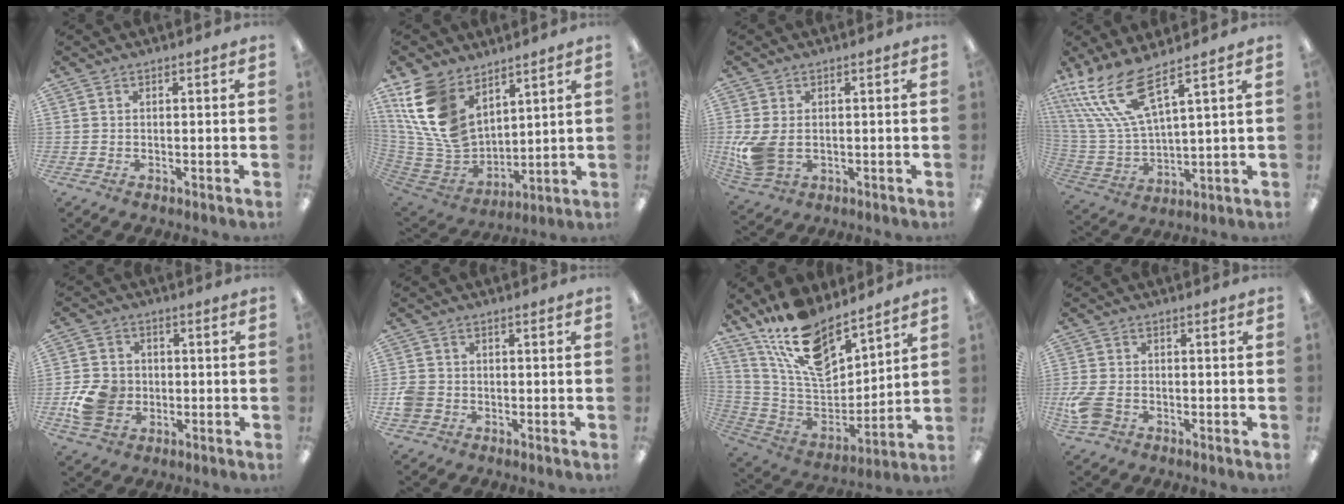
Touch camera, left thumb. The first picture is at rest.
{"total": 16.0, "force": [8.5, 10.2, 9.0], "torque": [-0.230, -0.046, 0.165]}
{"total": 8.1, "force": [-0.8, 5.6, 5.8], "torque": [-0.127, -0.005, -0.012]}
{"total": 15.2, "force": [9.6, 4.6, 10.8], "torque": [-0.250, -0.041, 0.172]}
{"total": 9.7, "force": [-2.0, 8.2, 4.8], "torque": [-0.093, 0.018, -0.032]}
{"total": 3.6, "force": [-1.2, 3.1, 1.4], "torque": [-0.028, 0.004, -0.023]}
{"total": 17.7, "force": [13.6, 7.4, 8.6], "torque": [-0.168, -0.083, 0.245]}
{"total": 6.1, "force": [-2.3, 4.2, 3.8], "torque": [-0.098, 0.003, -0.046]}